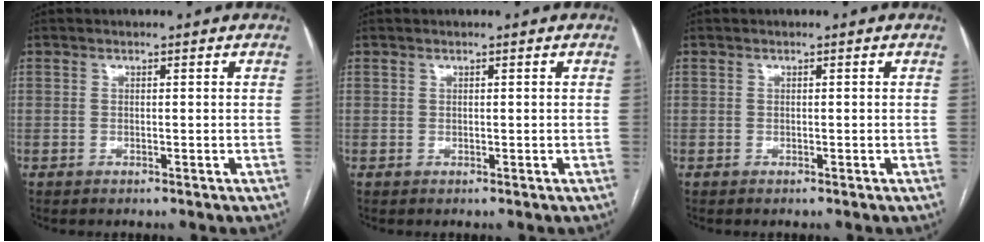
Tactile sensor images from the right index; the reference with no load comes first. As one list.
[{"total": 0.0}, {"total": 0.0}]